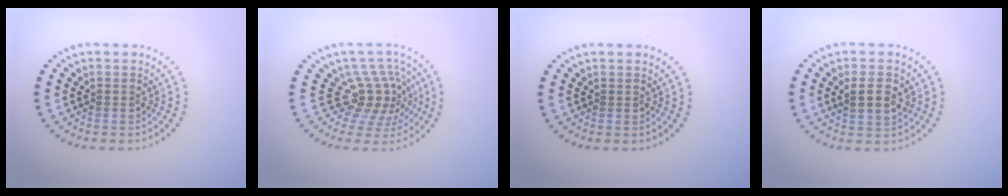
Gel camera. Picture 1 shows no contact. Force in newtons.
{"total": 4.1, "press": 2.8, "slide": 3.1}
{"total": 0.0}
{"total": 2.8, "press": 2.7, "slide": 0.6}